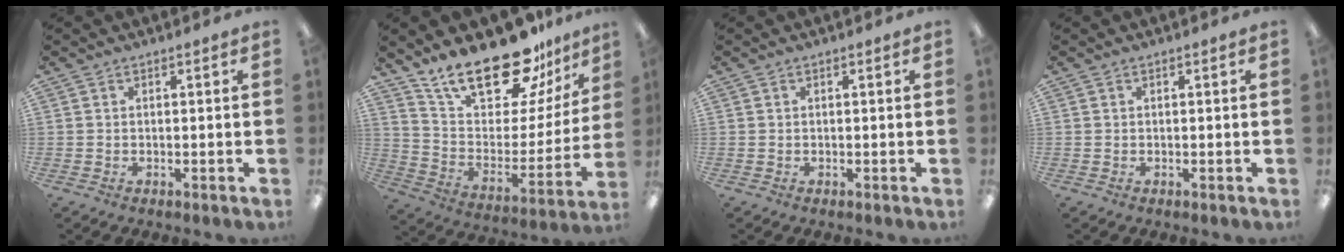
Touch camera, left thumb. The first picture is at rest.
{"total": 22.7, "force": [18.3, 8.2, 10.6], "torque": [-0.179, -0.124, 0.321]}
{"total": 0.0}
{"total": 0.0}